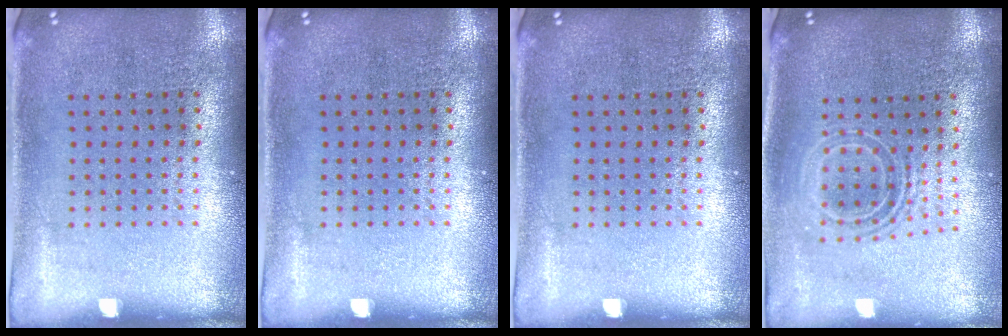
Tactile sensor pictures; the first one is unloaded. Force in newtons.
{"total": 0.0}
{"total": 0.0}
{"total": 1.7, "press": 1.2, "slide": 1.1}